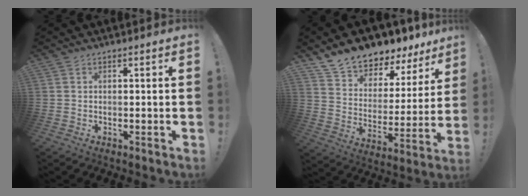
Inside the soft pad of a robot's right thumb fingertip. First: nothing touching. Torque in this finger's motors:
{"motor_torque": [0.02, 1.39, 0.57, 0.56, 0.11]}